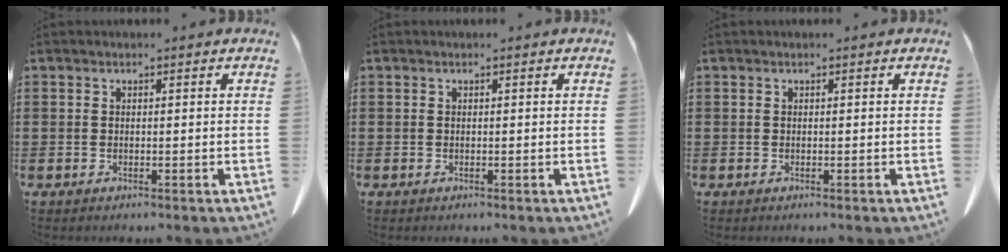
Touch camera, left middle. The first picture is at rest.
{"total": 0.0}
{"total": 0.0}